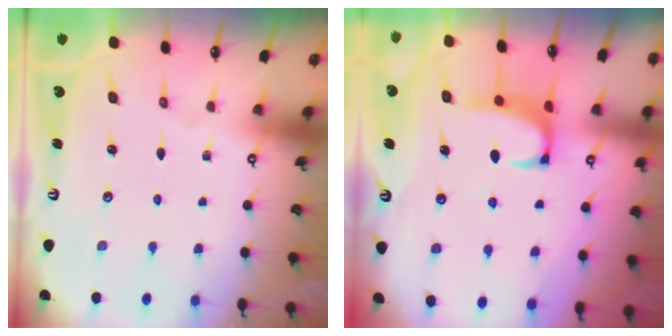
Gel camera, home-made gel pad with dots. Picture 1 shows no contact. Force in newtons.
{"total": 2.4, "press": 2.3, "slide": 0.7}